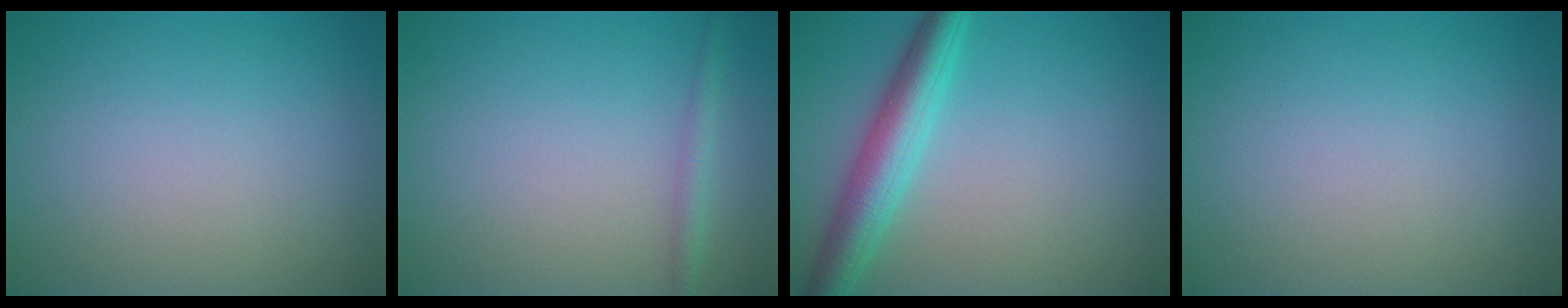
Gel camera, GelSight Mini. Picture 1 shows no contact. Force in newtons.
{"total": 1.3, "press": 1.3, "slide": 0.0}
{"total": 4.9, "press": 4.9, "slide": 0.2}
{"total": 0.0}